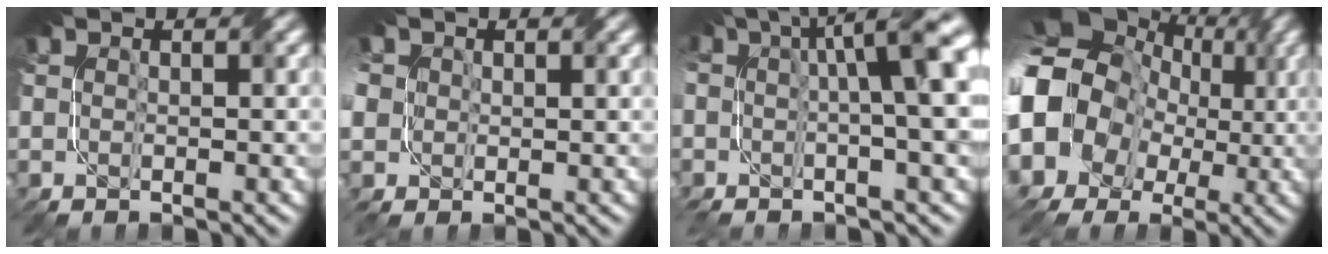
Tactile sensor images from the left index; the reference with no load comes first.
{"total": 3.4, "force": [0.8, 3.0, 1.5], "torque": [-0.046, 0.012, 0.015]}
{"total": 10.3, "force": [1.0, 2.7, 9.9], "torque": [-0.114, 0.018, 0.011]}
{"total": 15.6, "force": [0.3, 13.6, 7.6], "torque": [-0.170, -0.002, -0.026]}